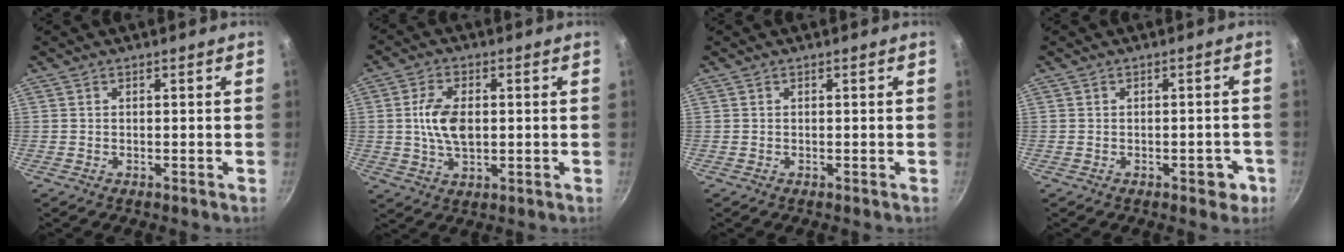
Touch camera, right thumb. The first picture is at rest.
{"total": 8.2, "force": [0.5, 4.8, 6.7], "torque": [-0.120, 0.003, 0.008]}
{"total": 0.0}
{"total": 3.7, "force": [-1.6, 2.1, 2.6], "torque": [-0.007, 0.020, -0.014]}